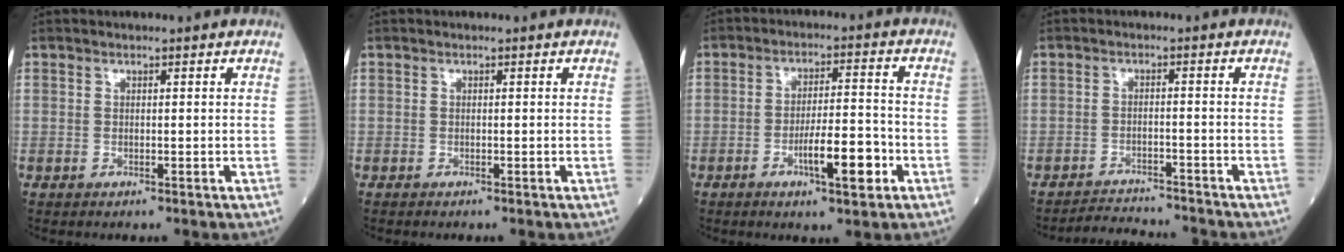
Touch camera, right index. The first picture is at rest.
{"total": 0.0}
{"total": 9.5, "force": [-3.9, 1.7, 8.5], "torque": [-0.145, 0.002, -0.062]}
{"total": 6.0, "force": [-6.0, -0.1, 0.3], "torque": [-0.004, 0.002, -0.099]}